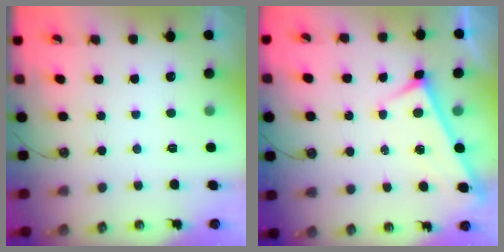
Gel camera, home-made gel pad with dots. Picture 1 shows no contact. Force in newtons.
{"total": 3.3, "press": 3.3, "slide": 0.3}